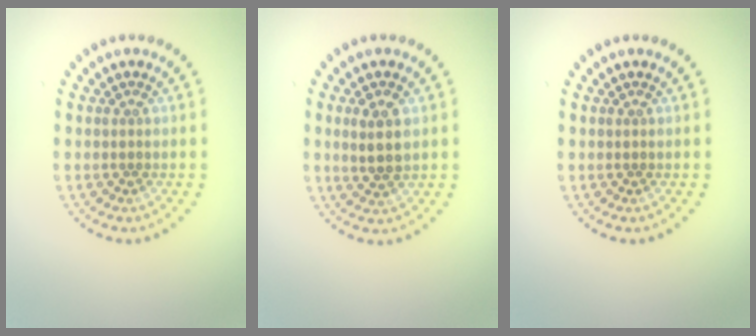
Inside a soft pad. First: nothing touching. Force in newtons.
{"total": 2.6, "press": 2.6, "slide": 0.4}
{"total": 0.0}